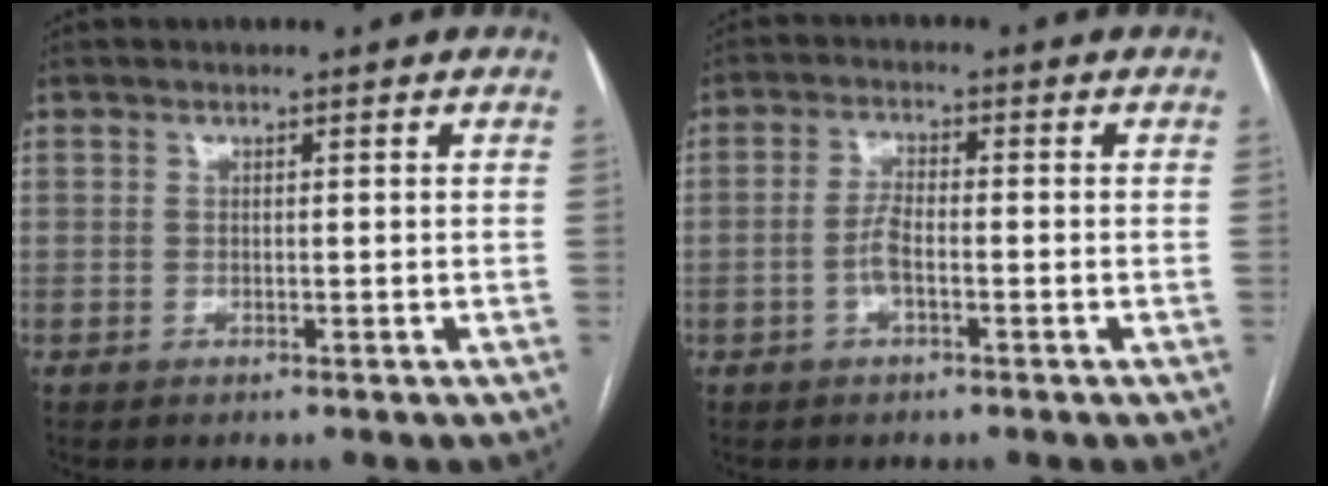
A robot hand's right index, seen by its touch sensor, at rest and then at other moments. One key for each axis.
{"total": 3.4, "fx": -1.2, "fy": 1.0, "fz": 3.1, "tx": -0.066, "ty": 0.006, "tz": -0.023}